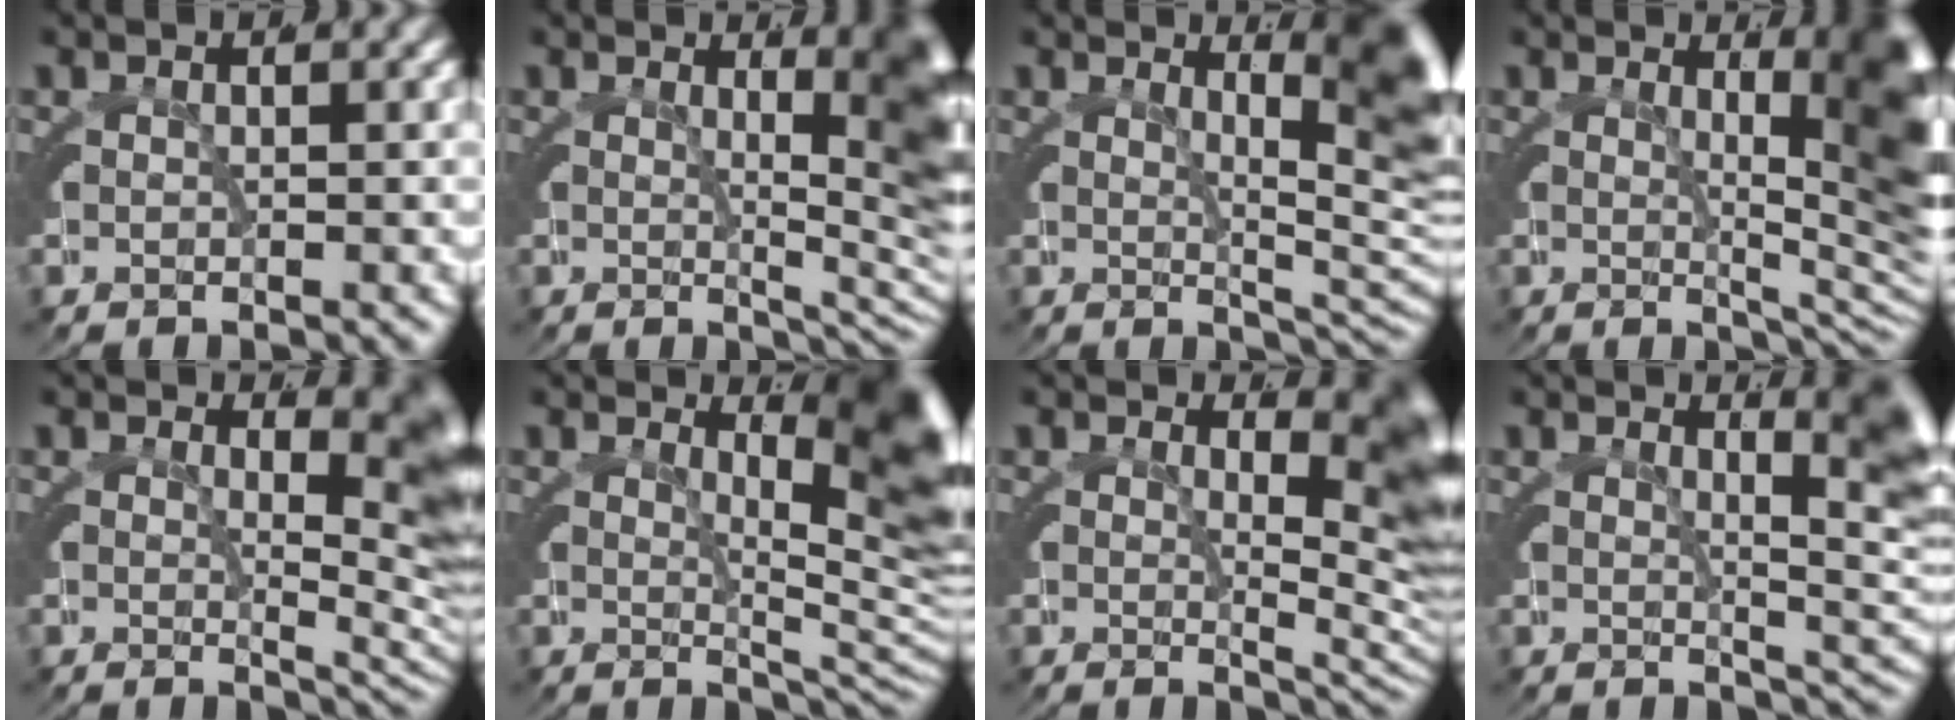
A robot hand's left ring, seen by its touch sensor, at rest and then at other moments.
{"total": 8.3, "force": [0.4, 2.5, 7.9], "torque": [-0.052, 0.003, 0.007]}
{"total": 8.9, "force": [1.0, 2.7, 8.4], "torque": [-0.057, 0.007, 0.013]}
{"total": 10.0, "force": [0.2, 3.2, 9.5], "torque": [-0.069, 0.004, 0.005]}
{"total": 6.5, "force": [0.5, 1.8, 6.2], "torque": [-0.035, -0.001, 0.009]}
{"total": 9.9, "force": [0.8, 3.3, 9.3], "torque": [-0.065, 0.002, 0.012]}
{"total": 7.3, "force": [0.6, 2.2, 6.9], "torque": [-0.043, -0.002, 0.009]}
{"total": 6.9, "force": [1.0, 1.9, 6.5], "torque": [-0.046, 0.006, 0.014]}